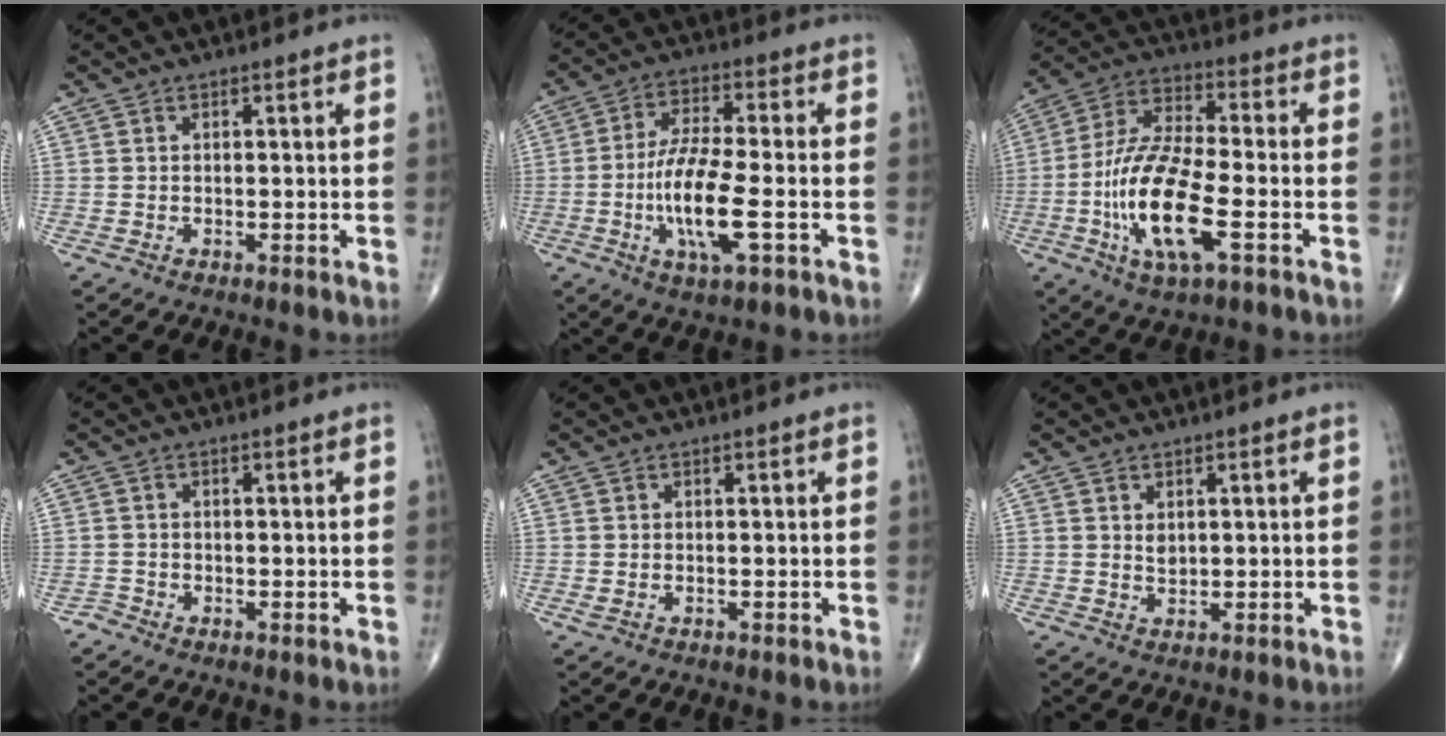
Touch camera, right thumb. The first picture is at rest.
{"total": 12.6, "force": [-3.4, 3.3, 11.7], "torque": [-0.233, 0.009, -0.063]}
{"total": 17.0, "force": [-5.1, 5.4, 15.2], "torque": [-0.313, 0.020, -0.095]}
{"total": 0.9, "force": [-0.8, 0.4, 0.0], "torque": [0.005, -0.001, -0.021]}
{"total": 0.6, "force": [-0.2, 0.3, 0.5], "torque": [-0.011, 0.002, -0.001]}
{"total": 1.8, "force": [0.7, 1.1, 1.2], "torque": [-0.013, -0.006, 0.014]}